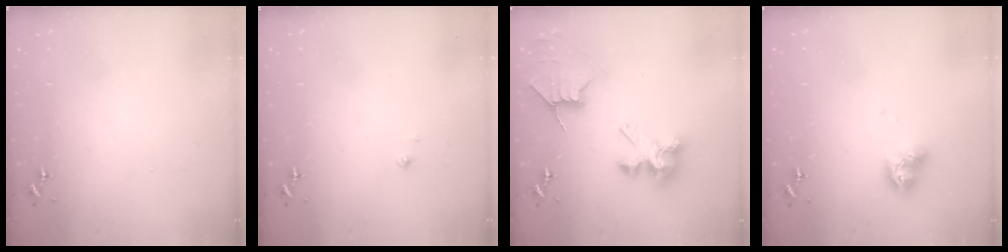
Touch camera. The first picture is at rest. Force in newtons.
{"total": 2.1, "press": 2.1, "slide": 0.2}
{"total": 9.2, "press": 9.0, "slide": 1.5}
{"total": 9.0, "press": 9.0, "slide": 1.0}